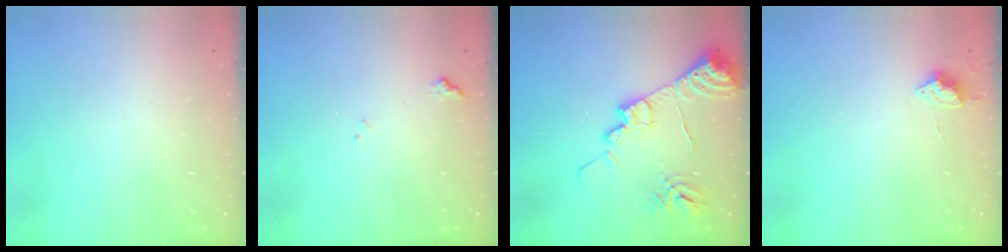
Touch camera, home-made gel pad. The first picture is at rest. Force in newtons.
{"total": 7.6, "press": 7.5, "slide": 1.1}
{"total": 15.5, "press": 15.4, "slide": 1.5}
{"total": 5.7, "press": 5.6, "slide": 0.6}